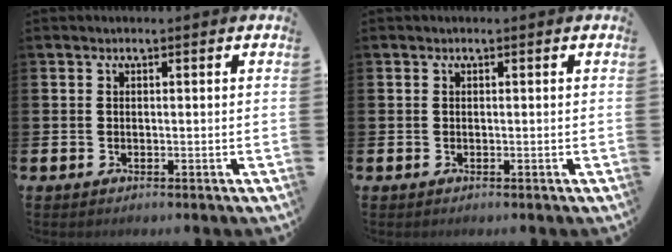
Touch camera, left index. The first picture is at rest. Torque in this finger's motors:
{"motor_torque": [0.00, 0.00, 0.00, 0.00]}